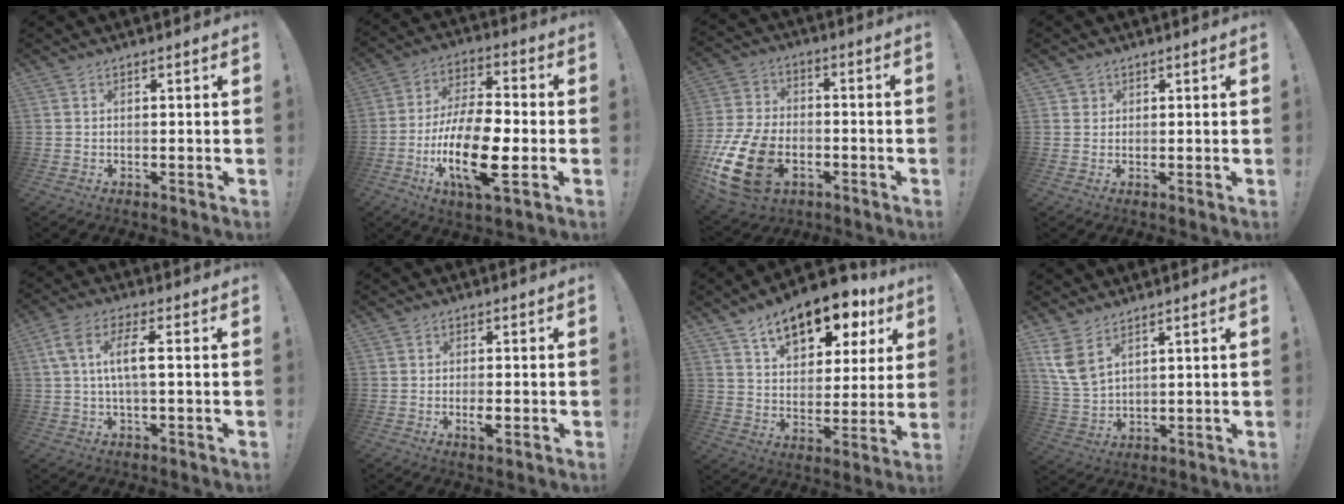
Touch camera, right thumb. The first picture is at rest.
{"total": 19.5, "force": [-6.3, 7.2, 17.0], "torque": [-0.334, 0.016, -0.105]}
{"total": 20.3, "force": [-7.5, 13.3, 13.3], "torque": [-0.250, 0.050, -0.119]}
{"total": 1.7, "force": [0.9, 1.5, 0.2], "torque": [-0.003, -0.002, 0.016]}
{"total": 8.2, "force": [0.7, 2.3, 7.9], "torque": [-0.155, 0.005, 0.011]}
{"total": 2.7, "force": [-1.1, 0.7, 2.4], "torque": [-0.049, 0.002, -0.020]}
{"total": 15.9, "force": [10.4, 8.0, 9.0], "torque": [-0.127, -0.071, 0.178]}
{"total": 8.3, "force": [5.3, 4.3, 4.7], "torque": [-0.106, -0.026, 0.102]}